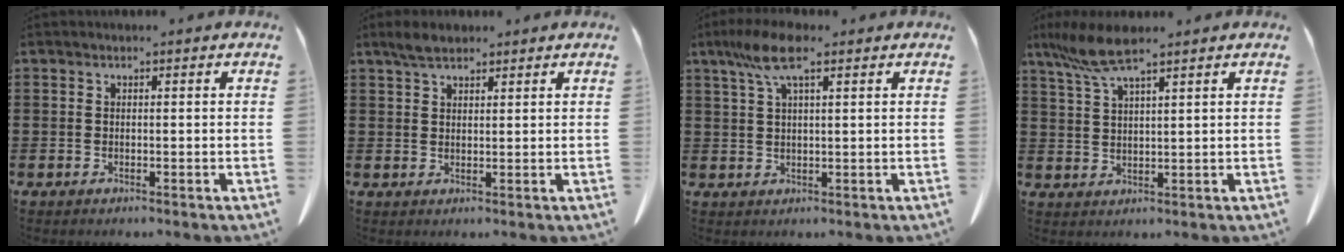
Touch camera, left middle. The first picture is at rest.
{"total": 2.9, "force": [2.3, 1.0, 1.5], "torque": [-0.036, 0.003, 0.044]}
{"total": 6.8, "force": [3.6, 1.5, 5.5], "torque": [-0.122, 0.002, 0.062]}
{"total": 6.8, "force": [4.8, 1.1, 4.7], "torque": [-0.112, -0.008, 0.086]}